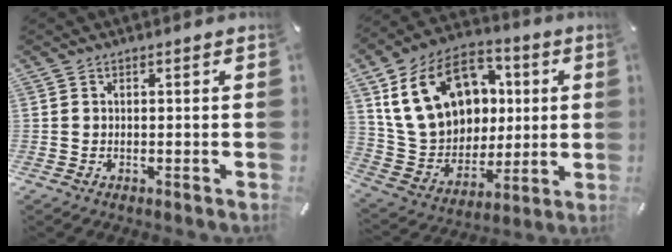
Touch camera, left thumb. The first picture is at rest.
{"total": 21.6, "force": [5.9, 17.0, 11.9], "torque": [-0.224, -0.005, 0.121]}